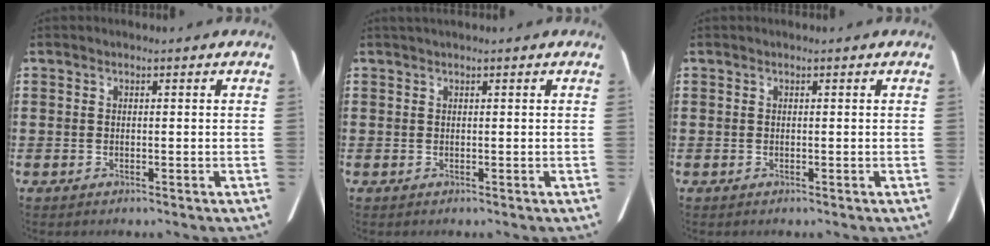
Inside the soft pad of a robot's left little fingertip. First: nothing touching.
{"total": 0.7, "force": [0.4, 0.1, 0.5], "torque": [-0.010, 0.003, 0.006]}
{"total": 0.0}